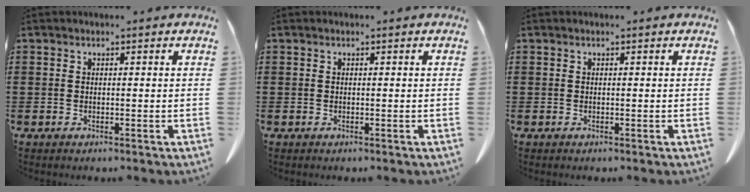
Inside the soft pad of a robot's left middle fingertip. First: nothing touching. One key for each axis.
{"total": 0.0}
{"total": 0.0}